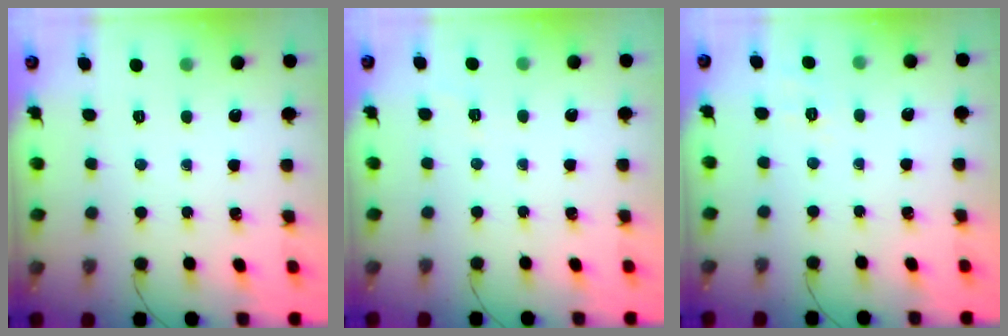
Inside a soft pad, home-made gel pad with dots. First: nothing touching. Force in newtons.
{"total": 1.3, "press": 0.2, "slide": 1.3}
{"total": 2.0, "press": 0.4, "slide": 1.9}